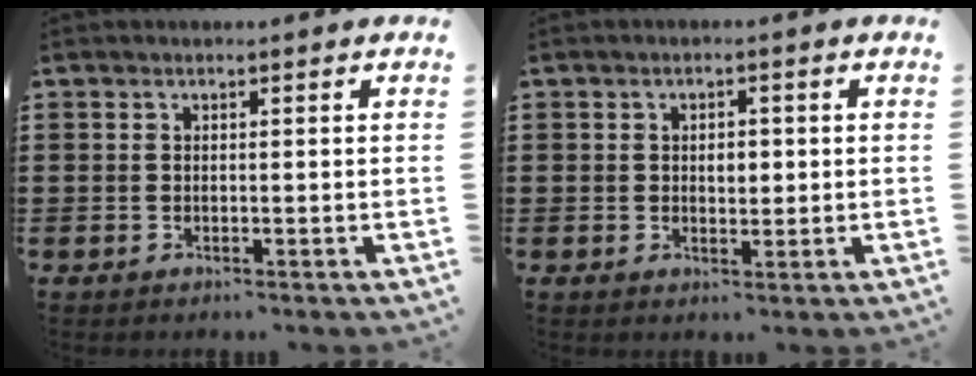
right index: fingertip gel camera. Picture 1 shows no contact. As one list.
[{"total": 2.4, "force": [0.1, 1.3, 2.0], "torque": [-0.031, 0.004, -0.002]}]